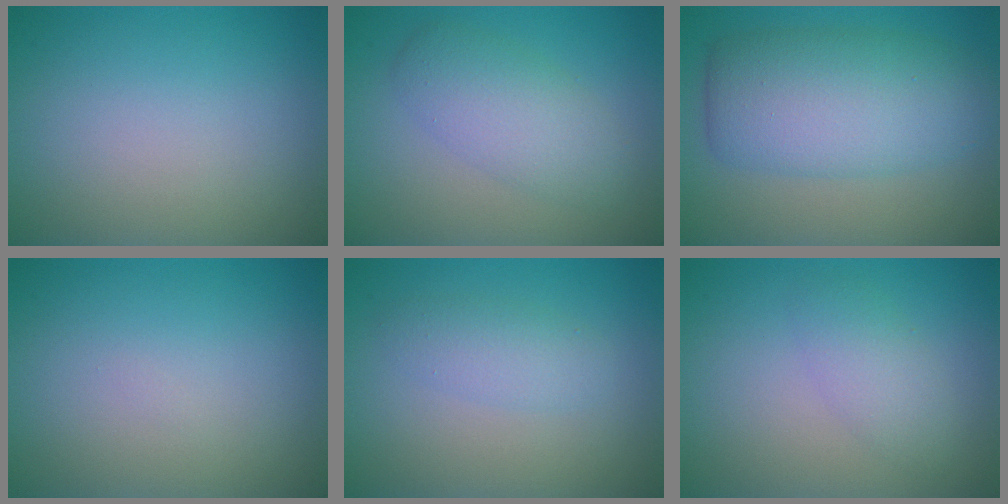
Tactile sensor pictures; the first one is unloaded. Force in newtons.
{"total": 4.0, "press": 4.0, "slide": 0.2}
{"total": 8.0, "press": 8.0, "slide": 0.1}
{"total": 0.0}
{"total": 2.2, "press": 2.2, "slide": 0.1}
{"total": 2.4, "press": 2.4, "slide": 0.1}